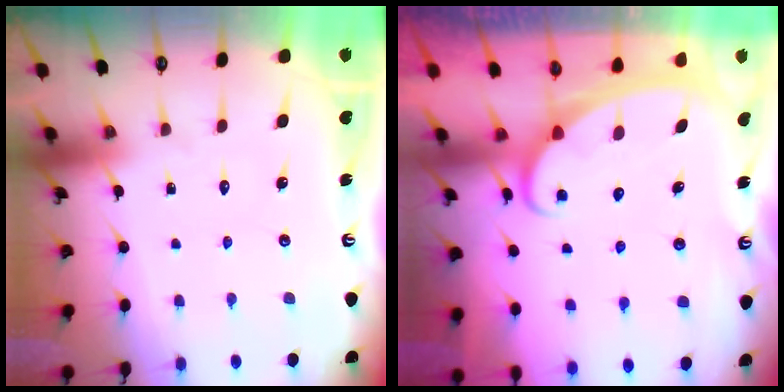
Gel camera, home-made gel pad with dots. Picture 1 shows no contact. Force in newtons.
{"total": 2.5, "press": 2.5, "slide": 0.3}